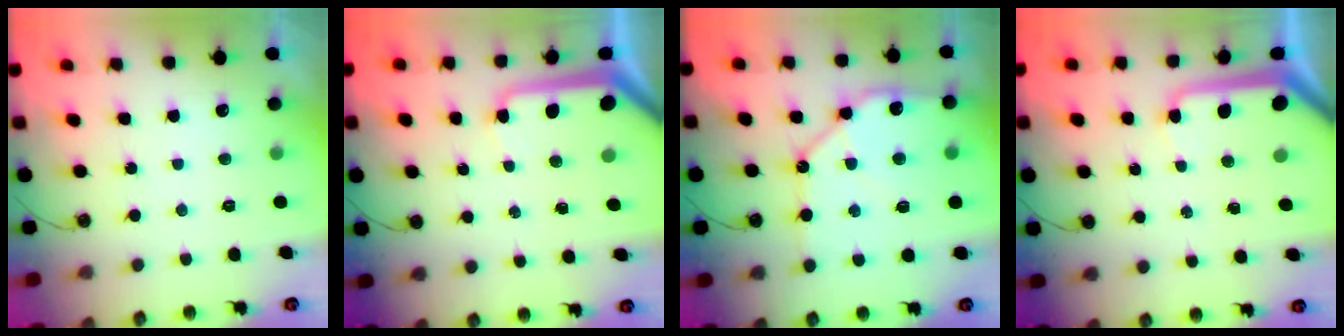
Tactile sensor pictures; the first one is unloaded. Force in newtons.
{"total": 10.5, "press": 10.4, "slide": 1.1}
{"total": 12.9, "press": 12.7, "slide": 1.7}
{"total": 10.5, "press": 10.4, "slide": 1.1}